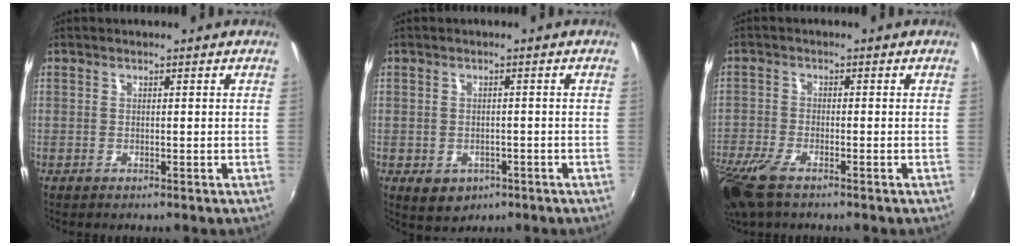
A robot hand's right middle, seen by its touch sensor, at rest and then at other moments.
{"total": 4.8, "force": [-2.1, 3.7, 2.3], "torque": [-0.047, -0.013, -0.021]}
{"total": 9.4, "force": [-6.4, 3.4, 6.1], "torque": [-0.154, -0.036, -0.126]}